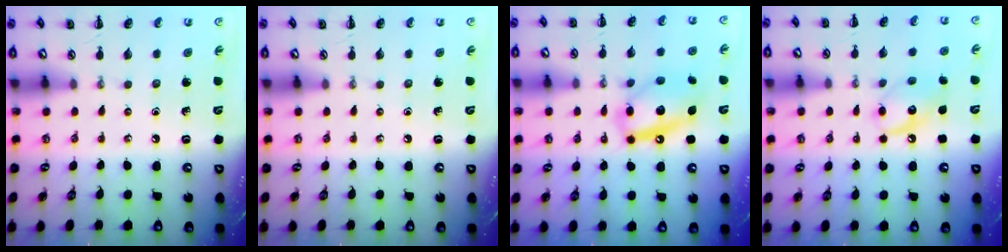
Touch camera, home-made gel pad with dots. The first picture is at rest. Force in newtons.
{"total": 0.0}
{"total": 16.0, "press": 15.8, "slide": 2.5}
{"total": 10.7, "press": 10.6, "slide": 0.7}